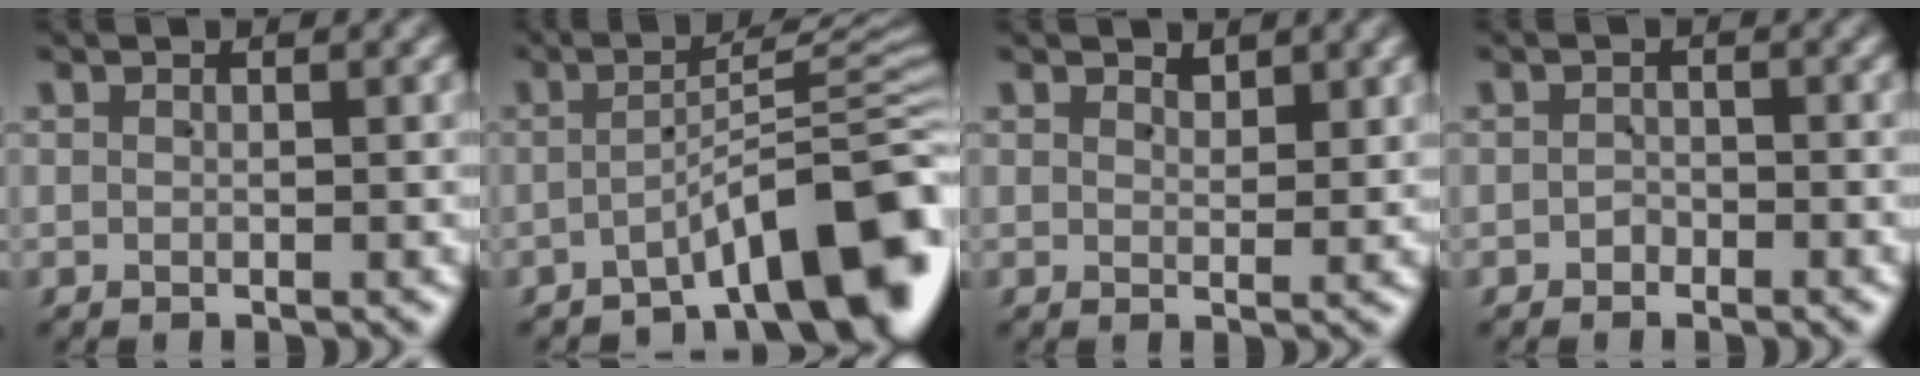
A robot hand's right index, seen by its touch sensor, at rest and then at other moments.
{"total": 9.1, "force": [-4.7, 2.6, 7.4], "torque": [-0.088, 0.008, -0.071]}
{"total": 1.3, "force": [1.2, 0.3, 0.3], "torque": [0.004, -0.007, 0.025]}
{"total": 1.1, "force": [-0.9, 0.6, -0.2], "torque": [0.012, 0.001, -0.018]}